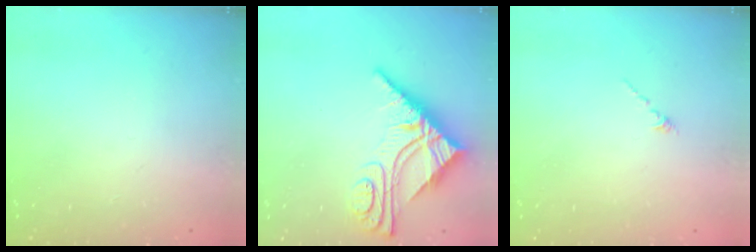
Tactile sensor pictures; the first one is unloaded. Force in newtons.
{"total": 11.8, "press": 11.7, "slide": 1.2}
{"total": 0.0}